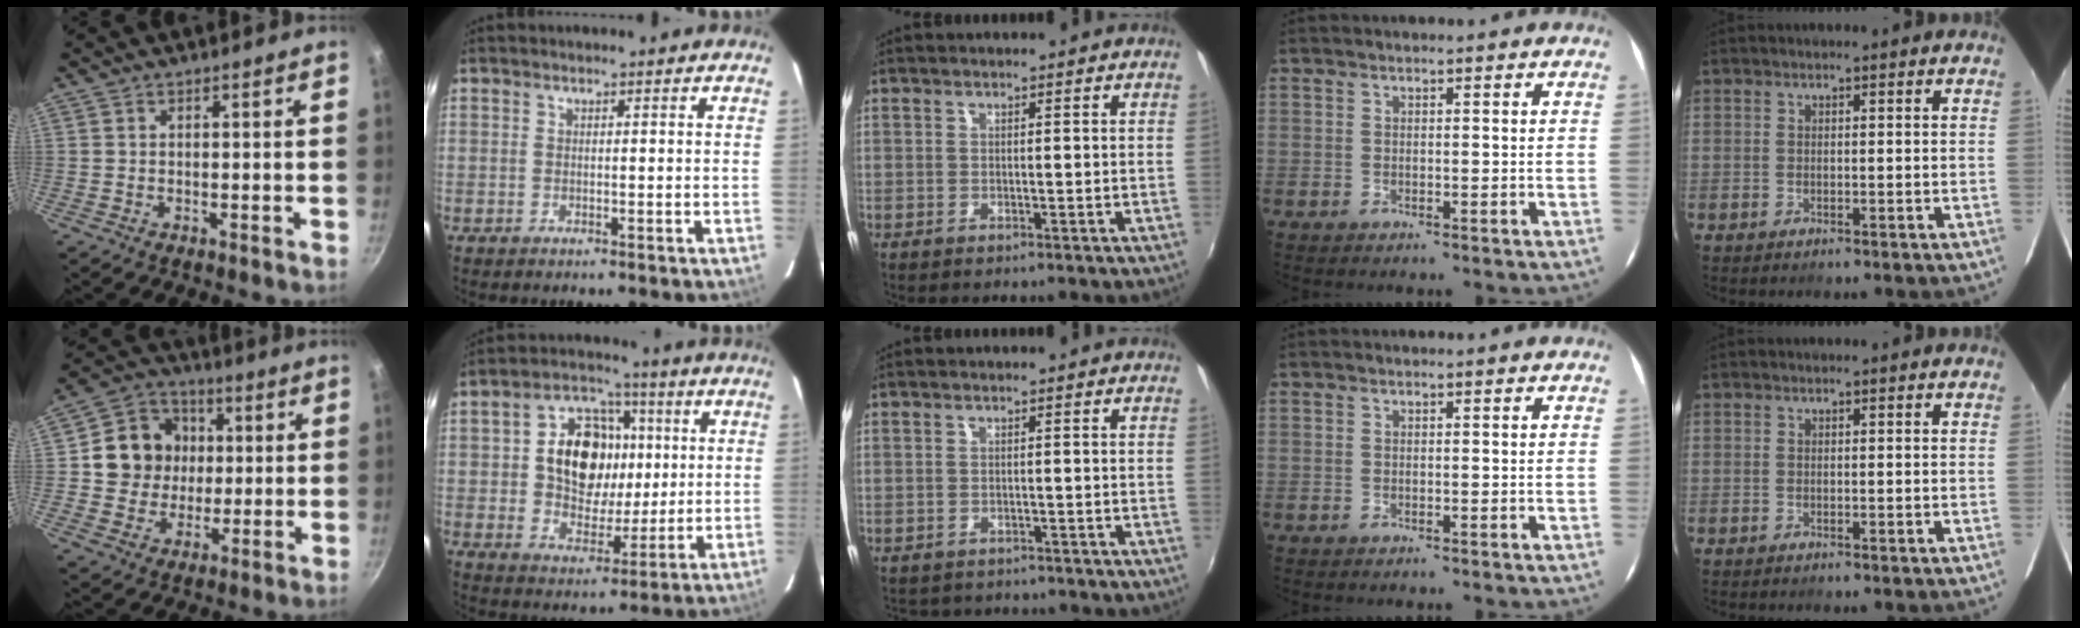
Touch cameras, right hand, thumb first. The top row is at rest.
{"thumb": {"total": 12.2, "force": [1.4, 11.2, 4.7], "torque": [-0.047, 0.018, 0.015]}, "index": {"total": 13.8, "force": [2.2, 10.5, 8.6], "torque": [-0.172, 0.027, 0.048]}, "middle": {"total": 3.2, "force": [-2.8, 1.5, 0.5], "torque": [-0.018, -0.012, -0.039]}}